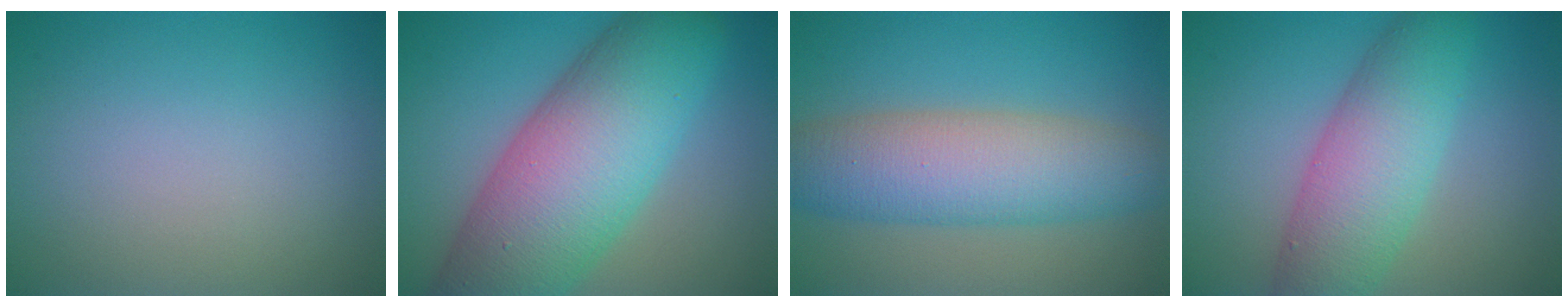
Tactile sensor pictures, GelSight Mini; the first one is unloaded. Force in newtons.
{"total": 13.7, "press": 13.7, "slide": 0.4}
{"total": 7.9, "press": 7.9, "slide": 0.1}
{"total": 7.4, "press": 7.4, "slide": 0.2}